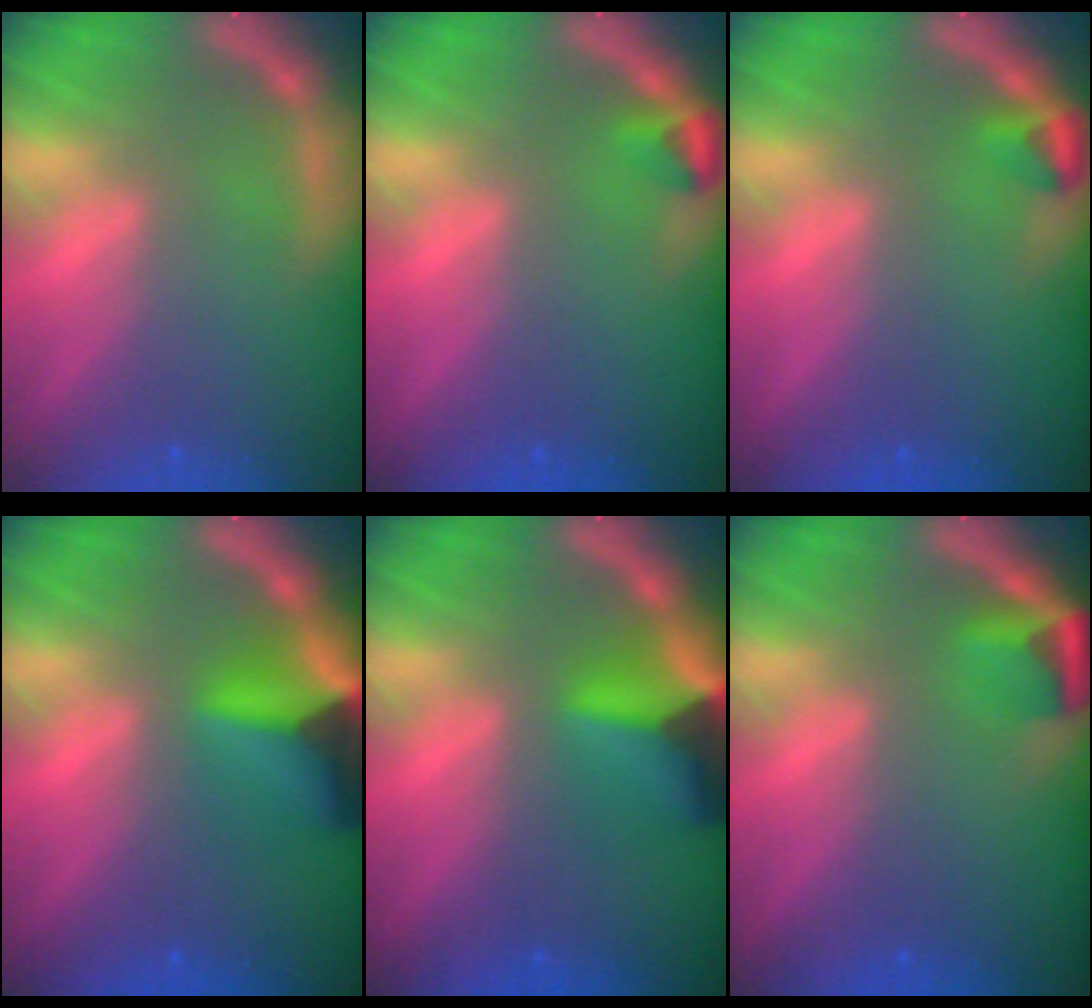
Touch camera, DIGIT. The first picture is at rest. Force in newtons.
{"total": 1.5}
{"total": 1.5}
{"total": 7.9}
{"total": 7.4}
{"total": 2.9}